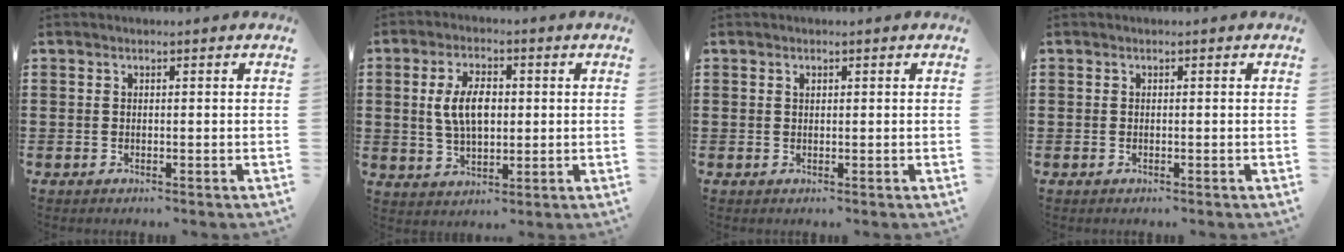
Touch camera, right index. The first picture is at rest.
{"total": 6.9, "force": [0.6, 3.7, 5.9], "torque": [-0.124, 0.006, 0.003]}
{"total": 0.5, "force": [0.3, 0.3, 0.3], "torque": [-0.007, 0.001, 0.006]}
{"total": 2.1, "force": [1.3, -1.4, -0.9], "torque": [0.024, -0.005, 0.025]}